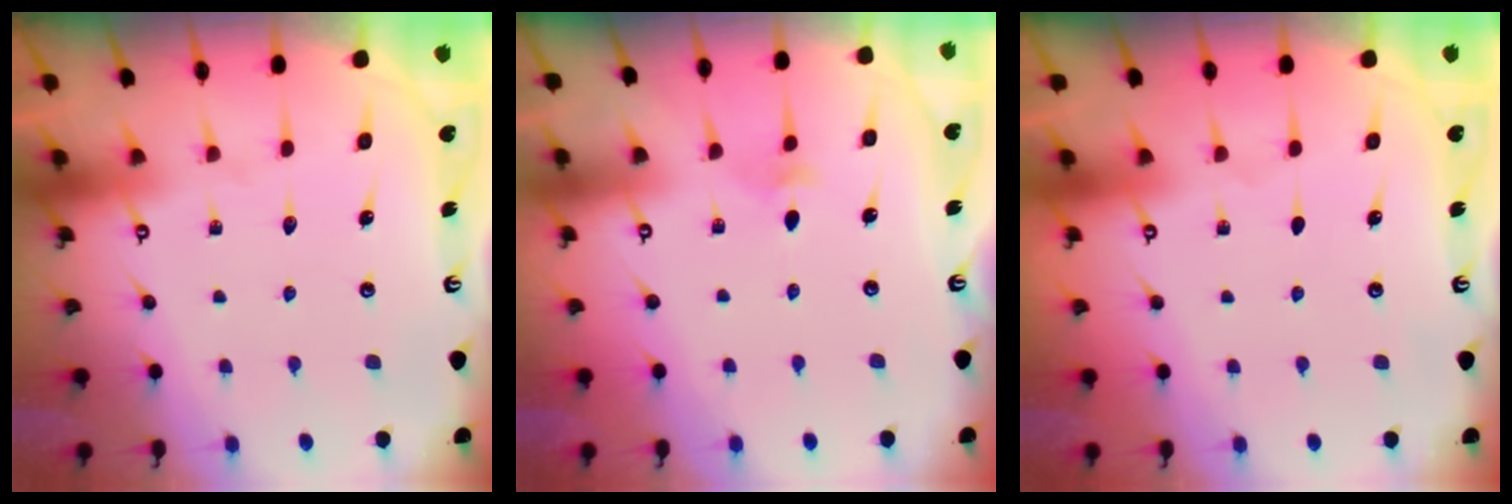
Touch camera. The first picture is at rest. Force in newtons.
{"total": 2.9, "press": 2.8, "slide": 0.8}
{"total": 0.0}